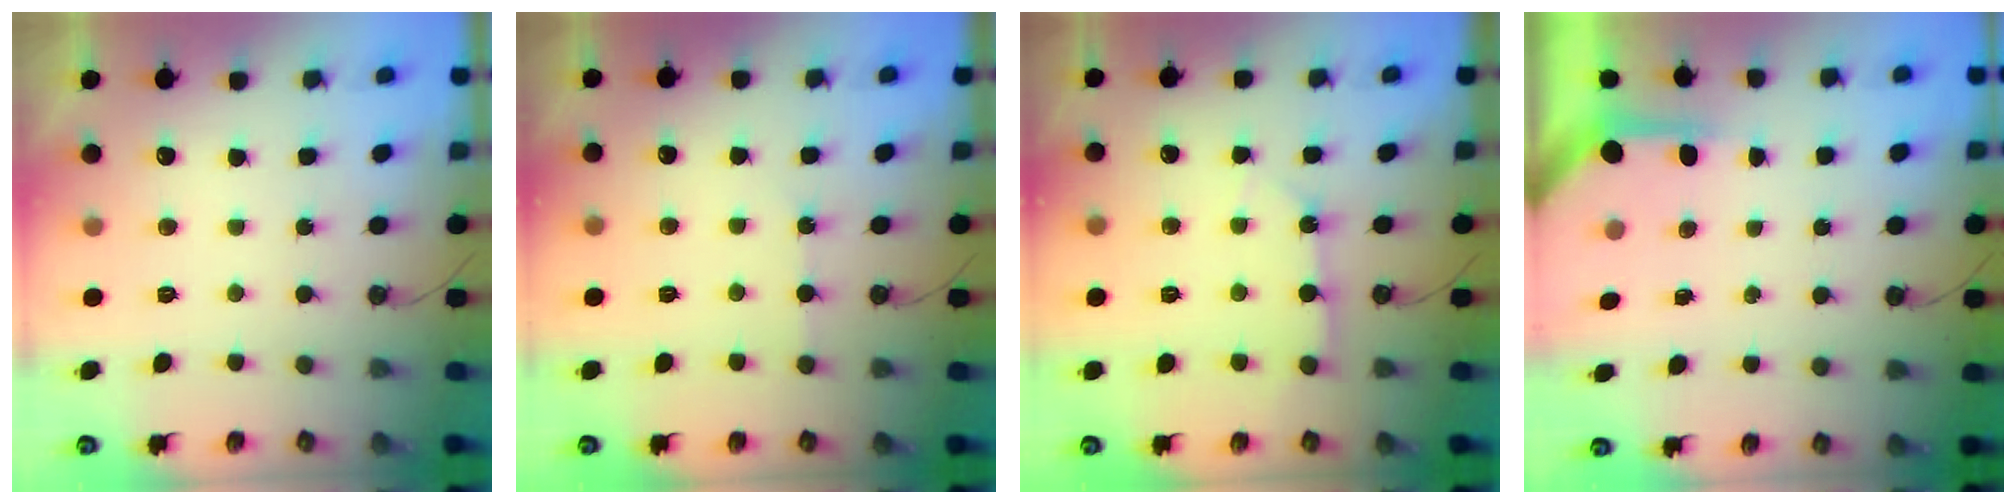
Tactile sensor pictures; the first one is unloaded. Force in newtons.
{"total": 1.3, "press": 1.2, "slide": 0.3}
{"total": 2.6, "press": 2.6, "slide": 0.4}
{"total": 3.9, "press": 3.9, "slide": 0.3}